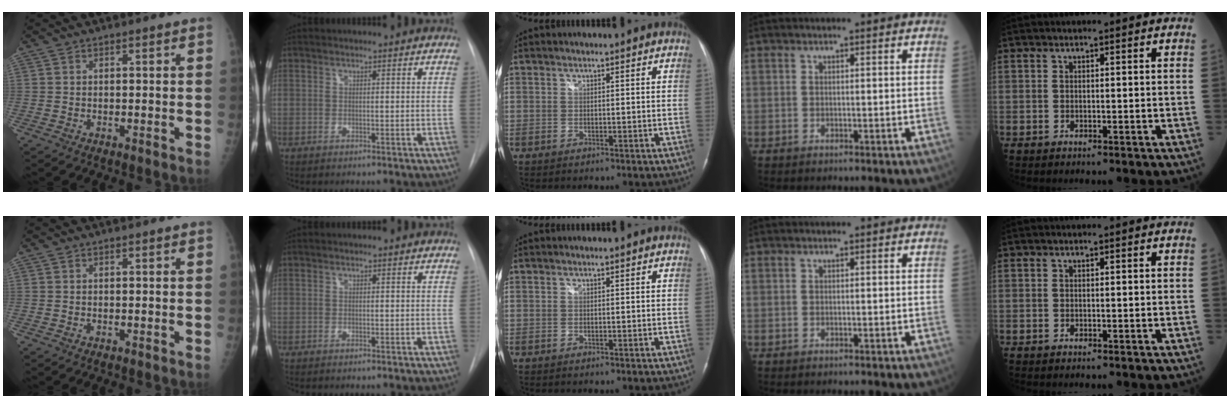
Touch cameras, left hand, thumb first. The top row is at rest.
{}